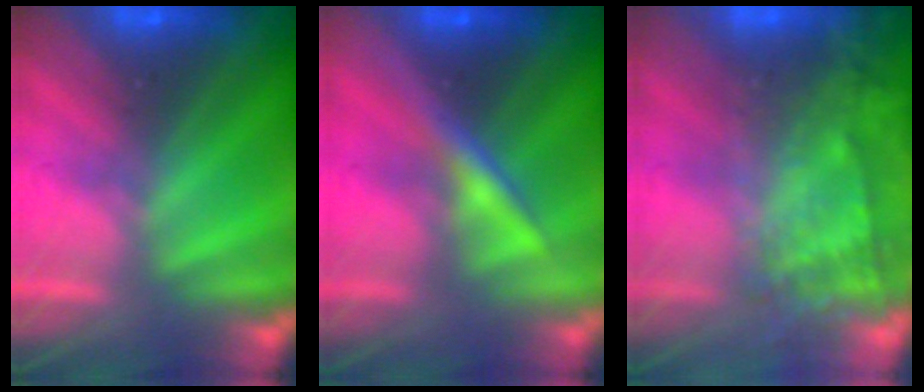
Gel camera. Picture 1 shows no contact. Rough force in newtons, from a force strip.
{"total": 3.5}
{"total": 8.5}